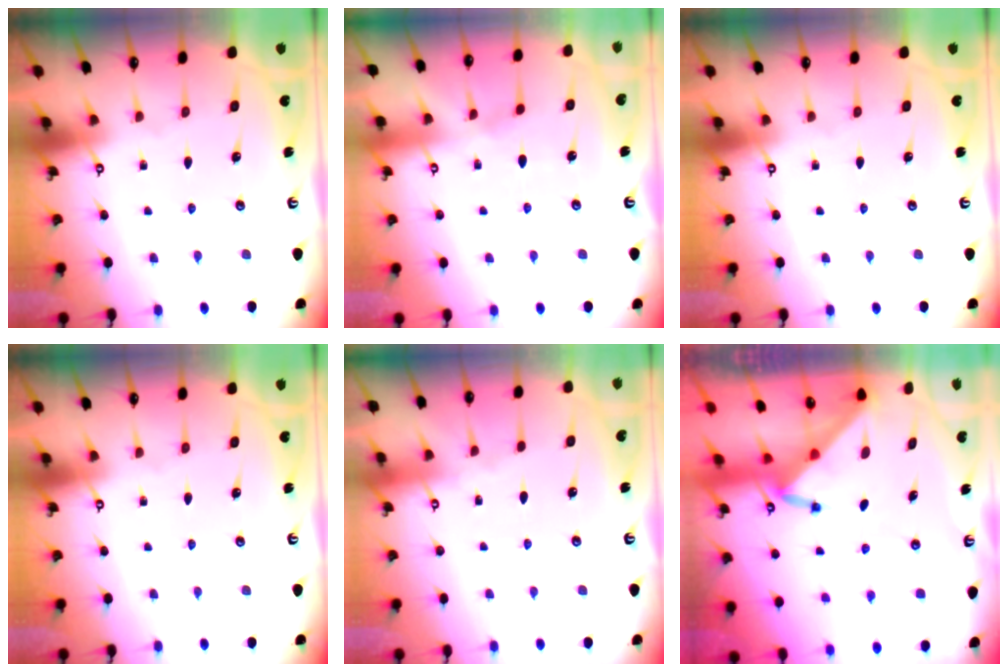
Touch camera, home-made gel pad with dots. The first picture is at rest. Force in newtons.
{"total": 5.4, "press": 5.4, "slide": 0.7}
{"total": 0.0}
{"total": 0.0}
{"total": 1.6, "press": 1.6, "slide": 0.4}
{"total": 3.7, "press": 3.7, "slide": 0.3}